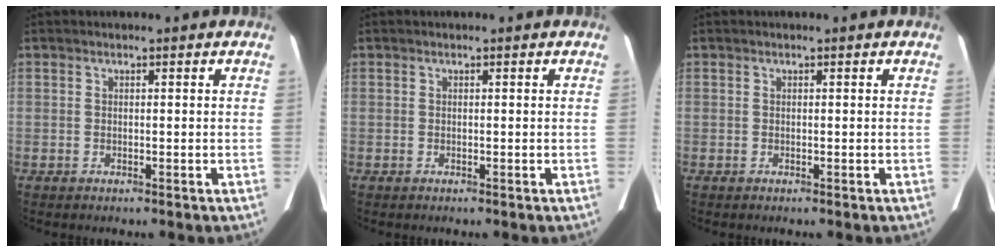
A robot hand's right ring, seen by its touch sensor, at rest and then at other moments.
{"total": 0.0}
{"total": 0.0}